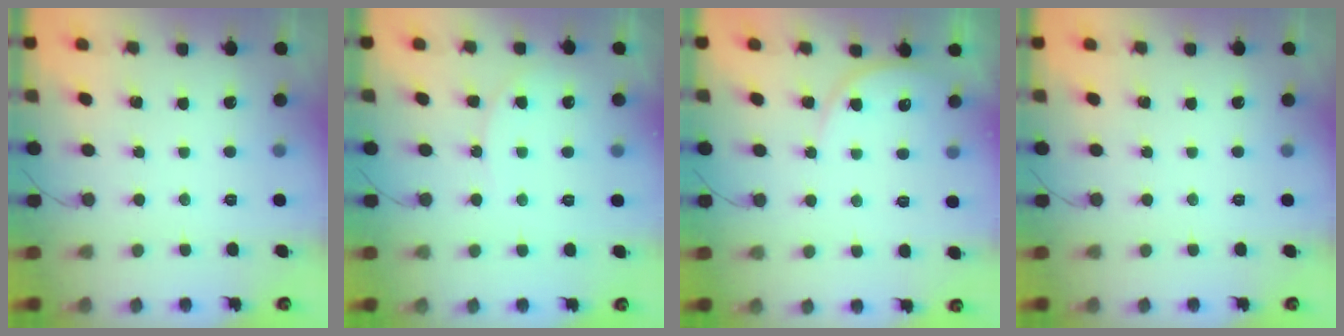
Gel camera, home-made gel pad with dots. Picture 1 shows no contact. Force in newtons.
{"total": 5.7, "press": 5.7, "slide": 0.7}
{"total": 5.4, "press": 5.4, "slide": 0.4}
{"total": 0.0}